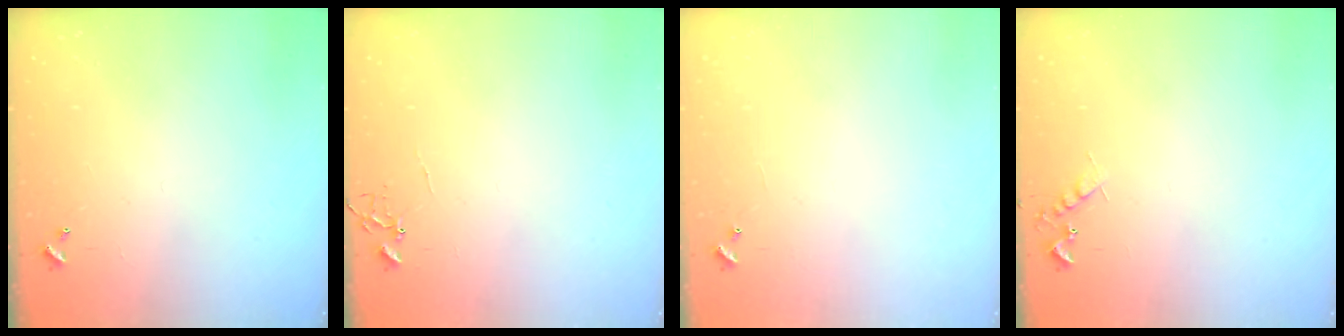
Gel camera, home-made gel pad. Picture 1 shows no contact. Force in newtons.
{"total": 4.3, "press": 4.3, "slide": 0.3}
{"total": 4.7, "press": 4.7, "slide": 0.4}
{"total": 6.1, "press": 6.0, "slide": 0.9}